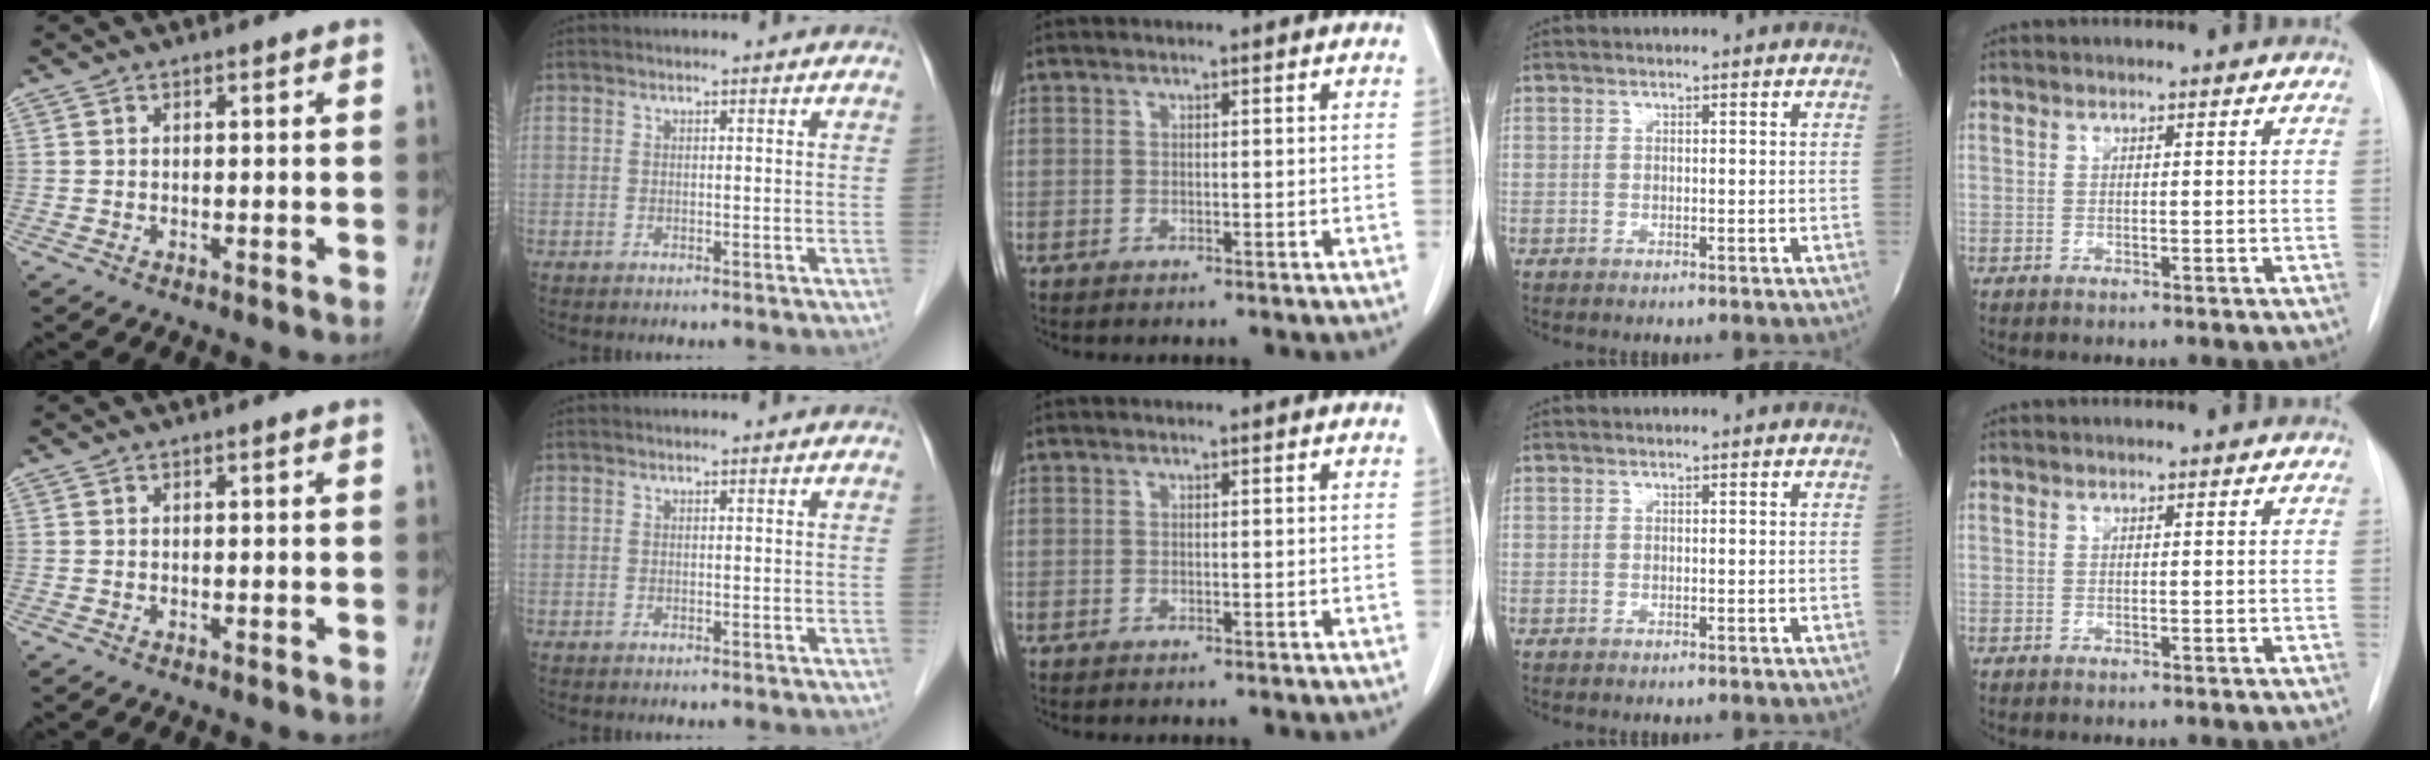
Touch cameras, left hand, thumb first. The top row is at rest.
{}